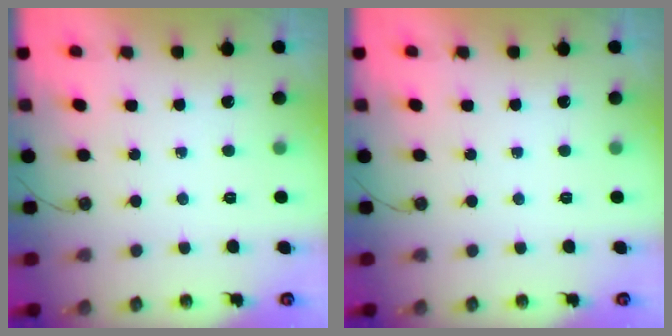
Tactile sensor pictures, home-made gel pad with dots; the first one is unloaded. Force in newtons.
{"total": 0.0}